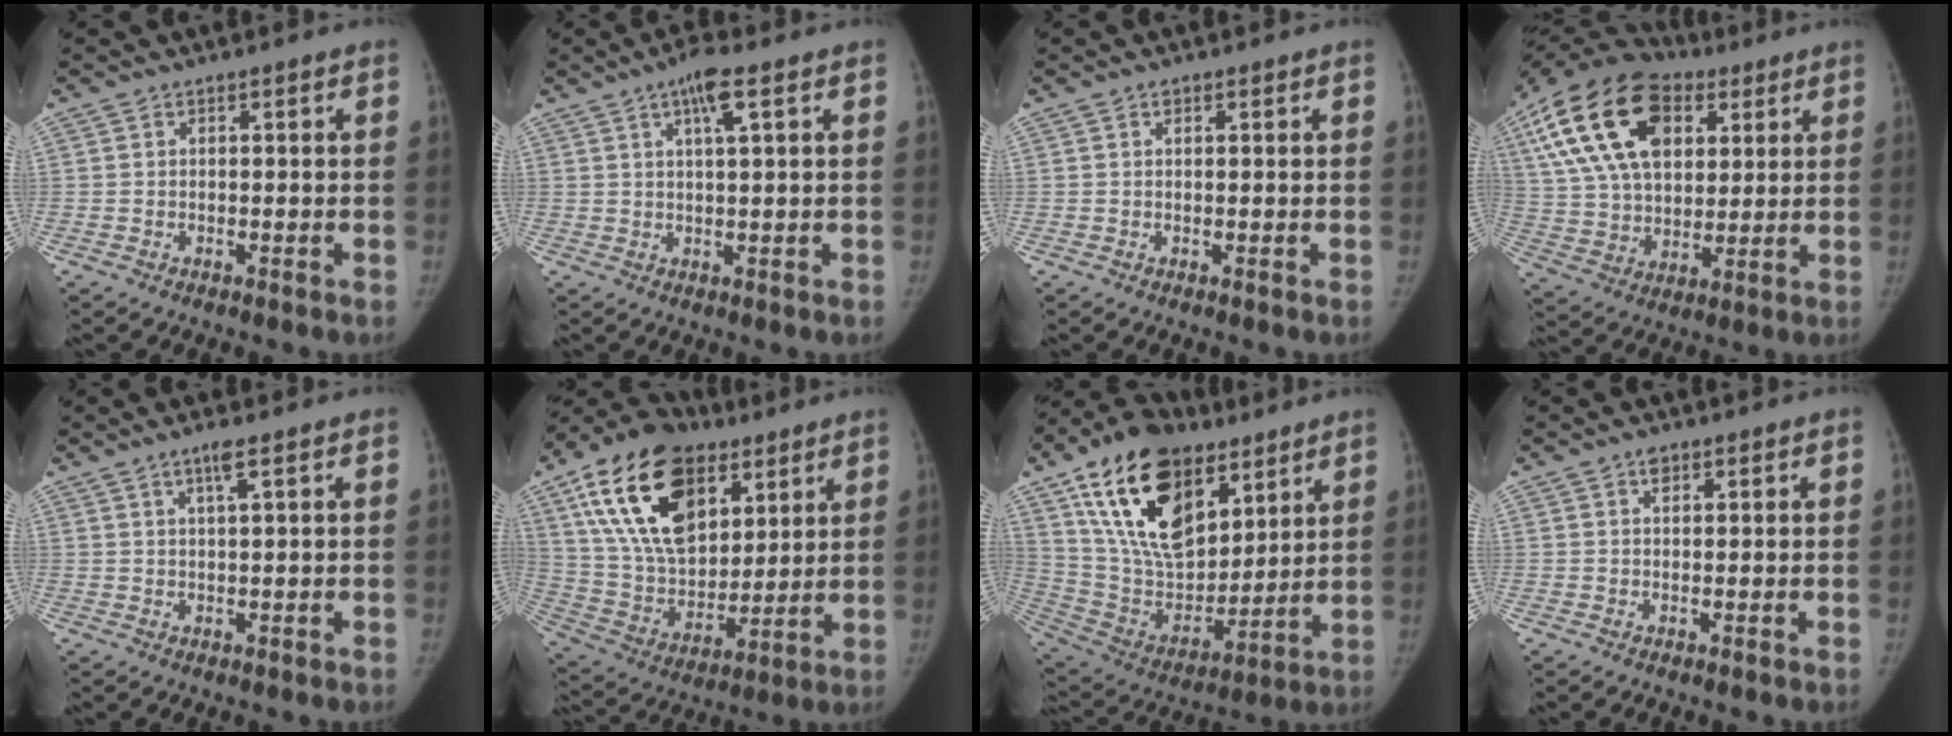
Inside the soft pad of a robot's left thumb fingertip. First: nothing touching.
{"total": 5.4, "force": [2.5, 0.9, 4.7], "torque": [-0.085, -0.002, 0.044]}
{"total": 0.7, "force": [0.5, 0.5, 0.4], "torque": [-0.002, -0.002, 0.006]}
{"total": 25.6, "force": [9.8, 15.8, 17.6], "torque": [-0.332, 0.010, 0.170]}
{"total": 3.0, "force": [1.7, 0.1, 2.4], "torque": [-0.050, -0.004, 0.035]}
{"total": 26.2, "force": [12.3, 15.6, 17.1], "torque": [-0.299, -0.022, 0.218]}
{"total": 27.0, "force": [14.1, 15.3, 17.2], "torque": [-0.291, -0.032, 0.256]}
{"total": 1.9, "force": [1.1, 1.2, 1.0], "torque": [-0.006, -0.004, 0.016]}